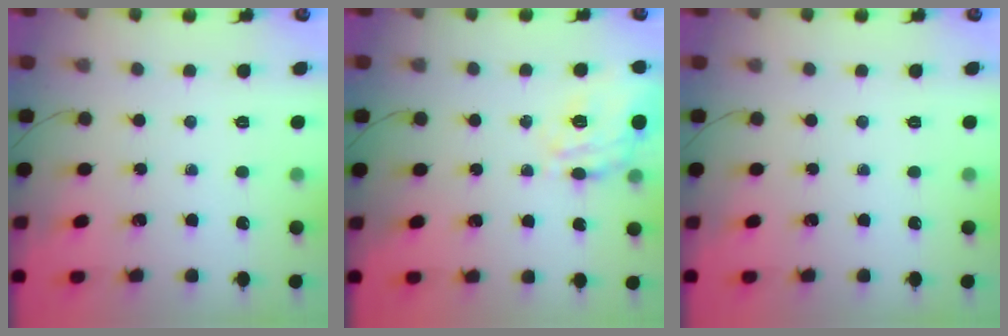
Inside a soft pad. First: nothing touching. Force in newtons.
{"total": 15.5, "press": 15.4, "slide": 1.4}
{"total": 0.0}